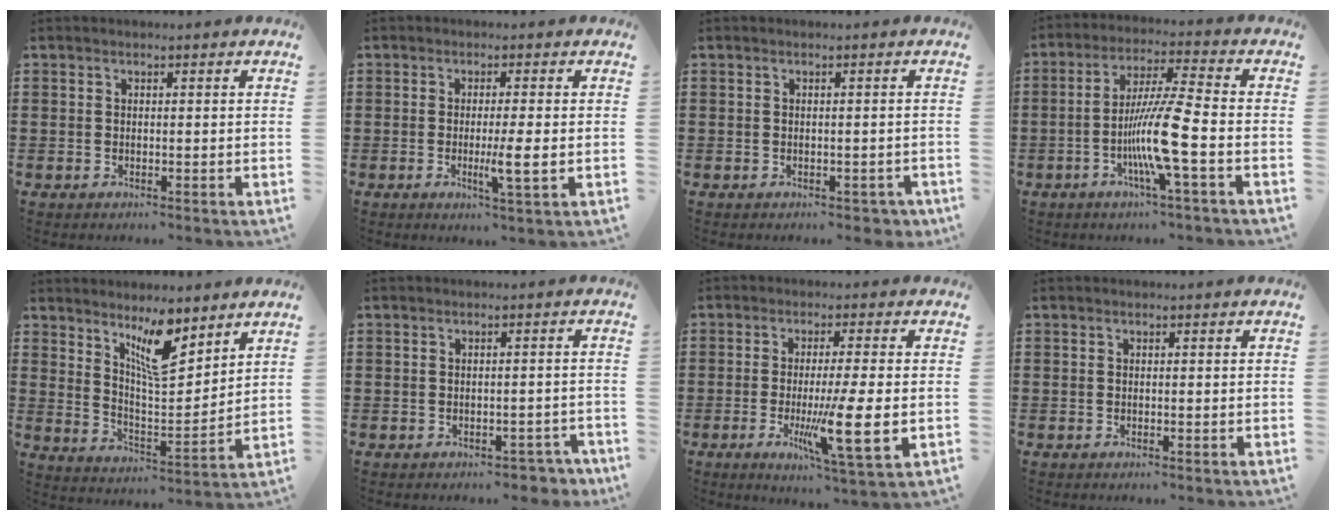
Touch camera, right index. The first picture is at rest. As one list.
[{"total": 4.4, "force": [-0.8, -0.1, 4.3], "torque": [-0.074, -0.011, -0.015]}, {"total": 1.1, "force": [-0.6, 0.7, 0.6], "torque": [-0.012, 0.002, -0.012]}, {"total": 10.0, "force": [-3.4, -0.3, 9.4], "torque": [-0.187, -0.014, -0.070]}, {"total": 8.8, "force": [6.5, 2.3, 5.5], "torque": [-0.100, -0.029, 0.112]}, {"total": 2.1, "force": [-1.8, 0.7, 0.7], "torque": [-0.016, 0.003, -0.038]}, {"total": 10.3, "force": [-2.0, 0.7, 10.1], "torque": [-0.188, -0.023, -0.034]}, {"total": 0.0}]